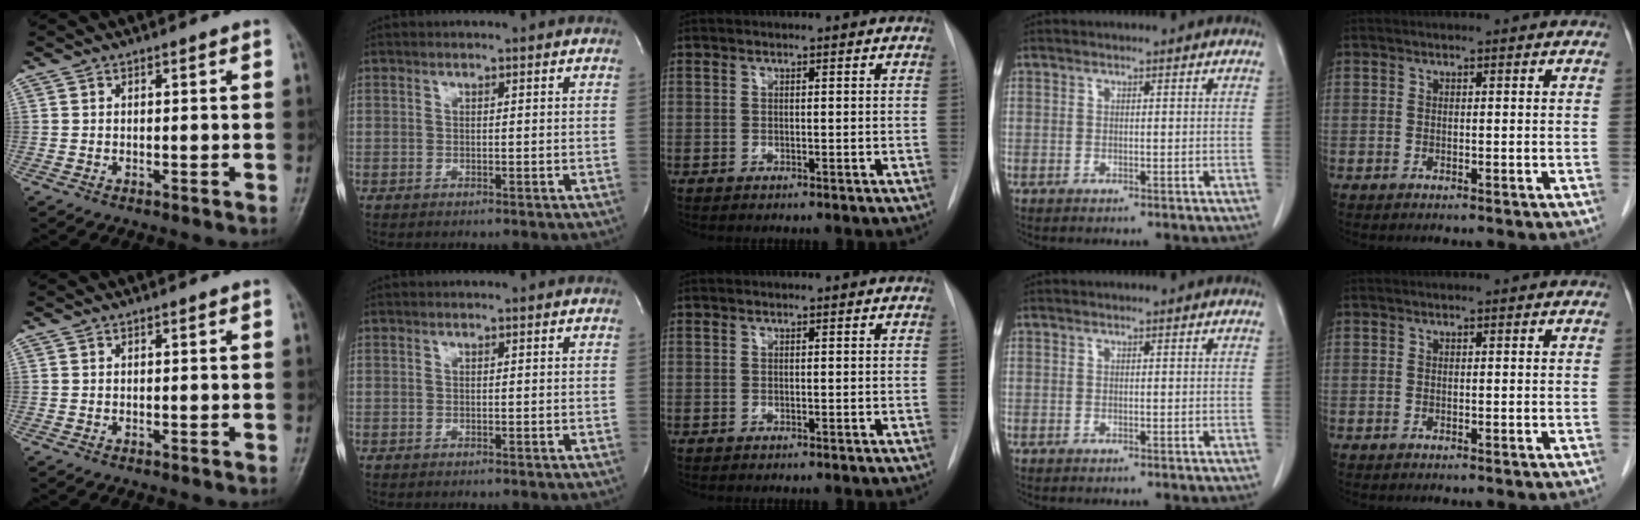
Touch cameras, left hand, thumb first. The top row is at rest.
{}